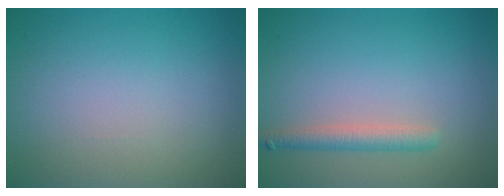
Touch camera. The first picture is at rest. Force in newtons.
{"total": 2.2, "press": 2.2, "slide": 0.1}